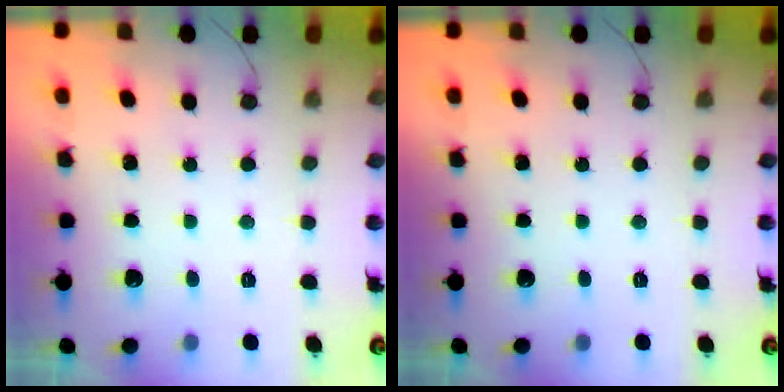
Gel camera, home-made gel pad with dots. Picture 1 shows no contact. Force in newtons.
{"total": 0.0}